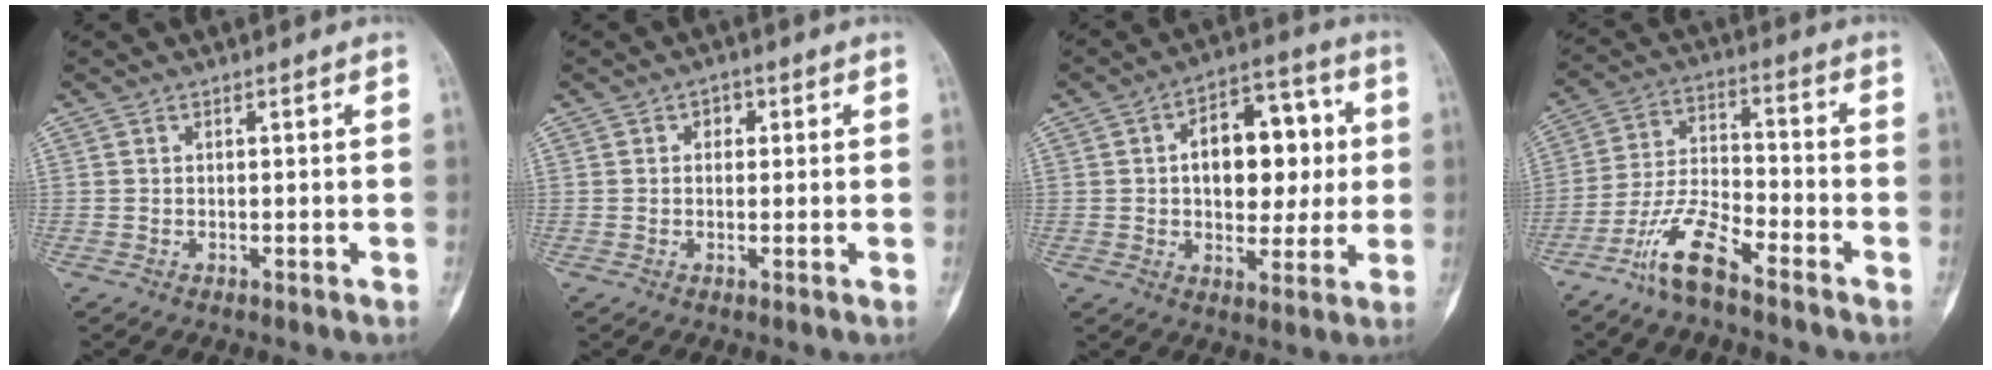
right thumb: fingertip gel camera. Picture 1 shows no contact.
{"total": 2.2, "force": [0.6, 1.8, 1.1], "torque": [-0.001, 0.003, 0.003]}
{"total": 15.5, "force": [1.9, 9.6, 12.1], "torque": [-0.127, 0.020, 0.024]}
{"total": 9.9, "force": [-7.1, 2.5, 6.4], "torque": [-0.140, 0.046, -0.142]}